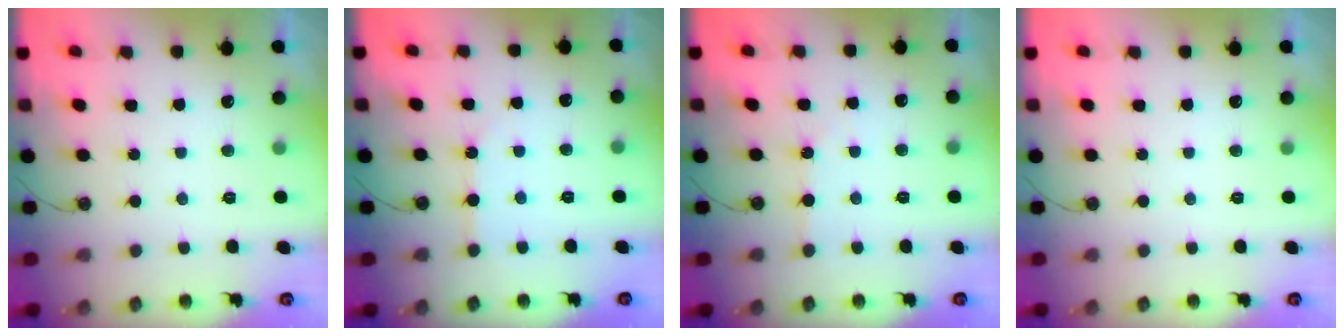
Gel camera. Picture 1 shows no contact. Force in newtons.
{"total": 3.7, "press": 3.7, "slide": 0.4}
{"total": 1.9, "press": 1.8, "slide": 0.4}
{"total": 0.0}